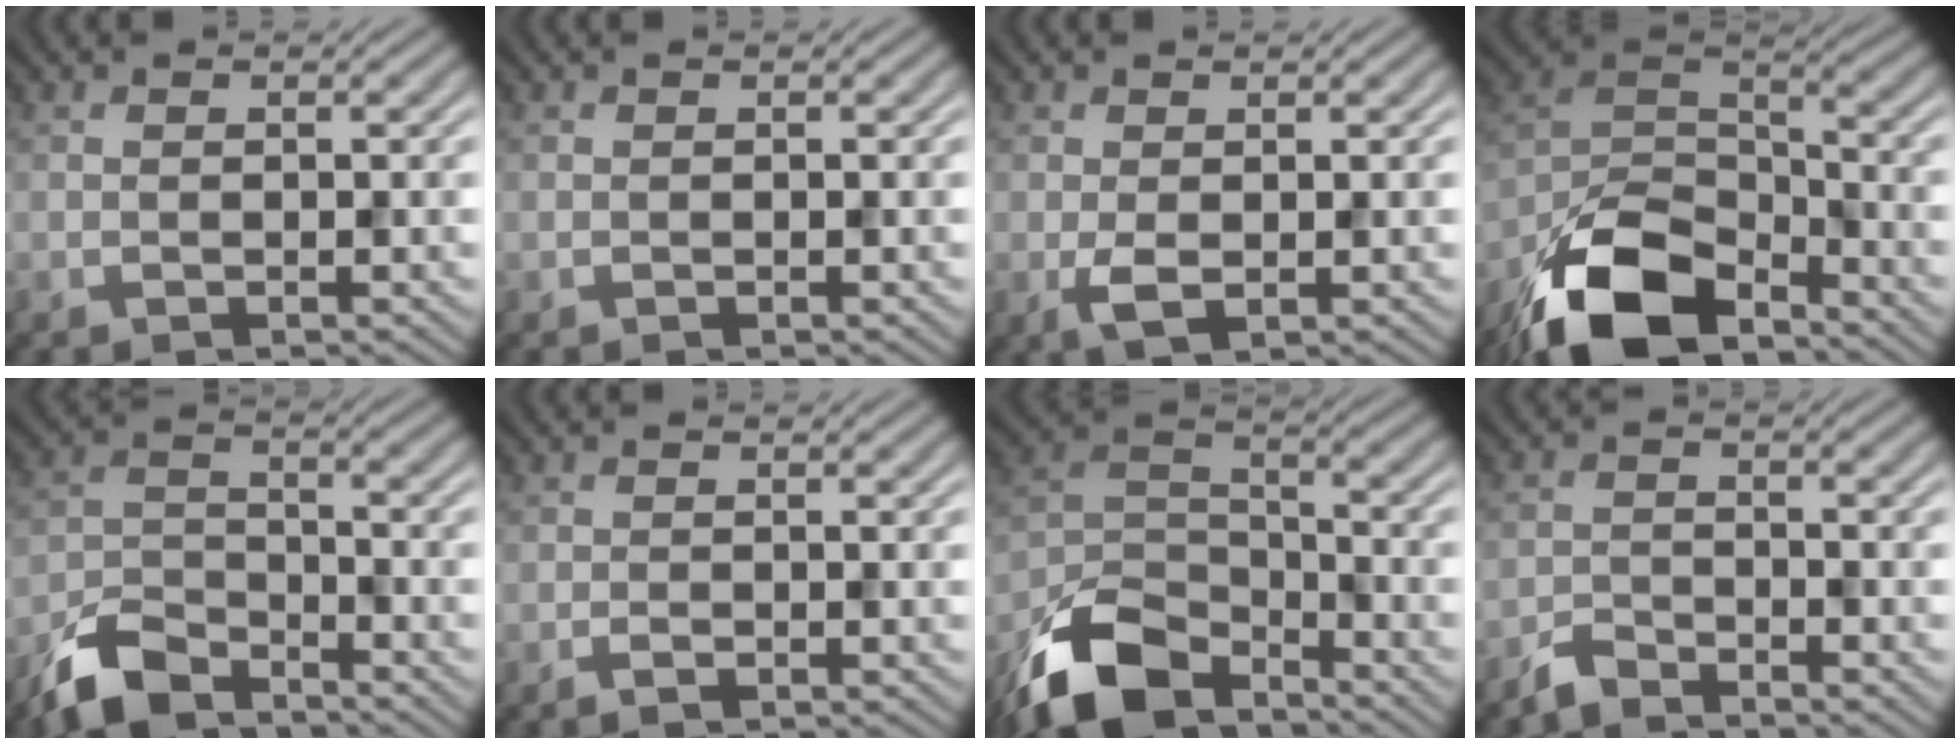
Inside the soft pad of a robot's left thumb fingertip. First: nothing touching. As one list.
[{"total": 0.0}, {"total": 2.3, "force": [-0.2, 1.2, 2.0], "torque": [-0.047, -0.004, -0.004]}, {"total": 13.8, "force": [-9.4, 6.0, 8.1], "torque": [-0.173, -0.013, -0.191]}, {"total": 6.9, "force": [-5.7, 2.6, 3.1], "torque": [-0.064, -0.008, -0.130]}, {"total": 0.9, "force": [-0.6, 0.3, 0.6], "torque": [-0.014, -0.001, -0.010]}, {"total": 11.9, "force": [-9.0, 5.0, 6.0], "torque": [-0.129, -0.007, -0.190]}, {"total": 2.7, "force": [-2.5, 0.6, 0.8], "torque": [-0.017, -0.001, -0.060]}]